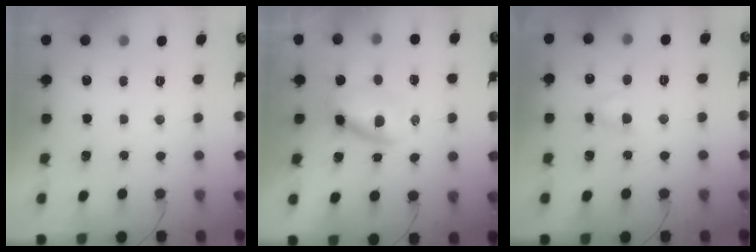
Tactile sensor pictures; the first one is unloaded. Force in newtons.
{"total": 4.4, "press": 4.3, "slide": 1.0}
{"total": 3.6, "press": 3.4, "slide": 1.2}